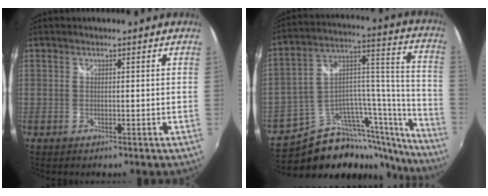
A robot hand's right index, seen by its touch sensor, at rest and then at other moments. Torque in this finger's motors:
{"motor_torque": [-0.50, -0.90, -0.38, -0.21]}